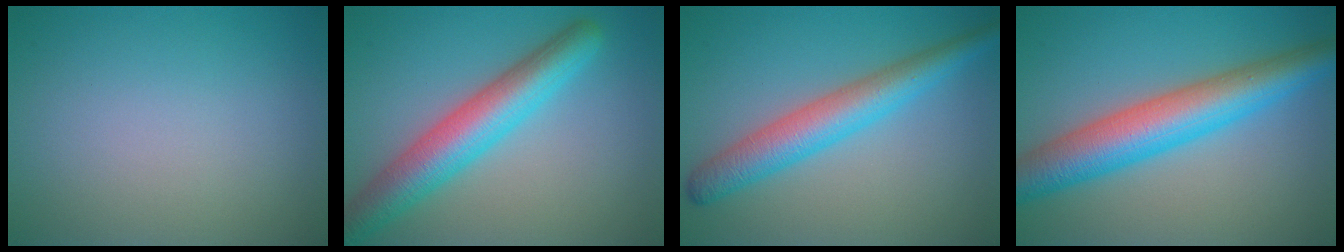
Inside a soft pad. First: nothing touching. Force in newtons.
{"total": 6.7, "press": 6.7, "slide": 0.2}
{"total": 5.2, "press": 5.2, "slide": 0.1}
{"total": 8.0, "press": 8.0, "slide": 0.2}